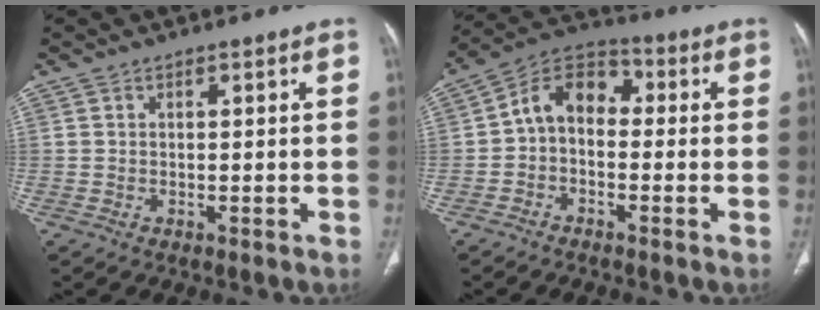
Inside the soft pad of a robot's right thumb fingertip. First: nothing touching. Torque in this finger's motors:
{"motor_torque": [1.01, 0.87, 0.79, -0.65, 0.19]}